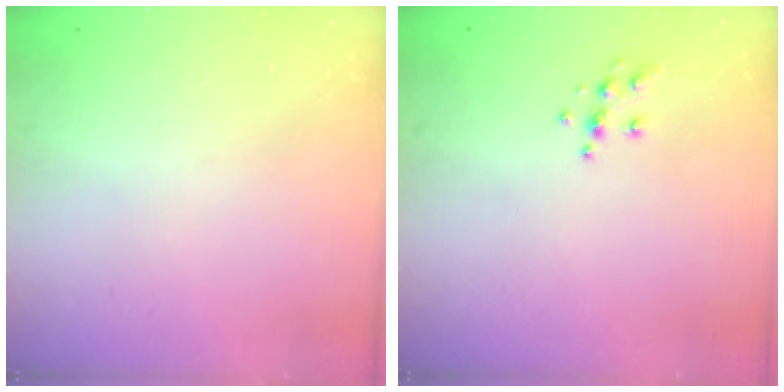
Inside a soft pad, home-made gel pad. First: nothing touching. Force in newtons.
{"total": 6.2, "press": 6.2, "slide": 0.6}